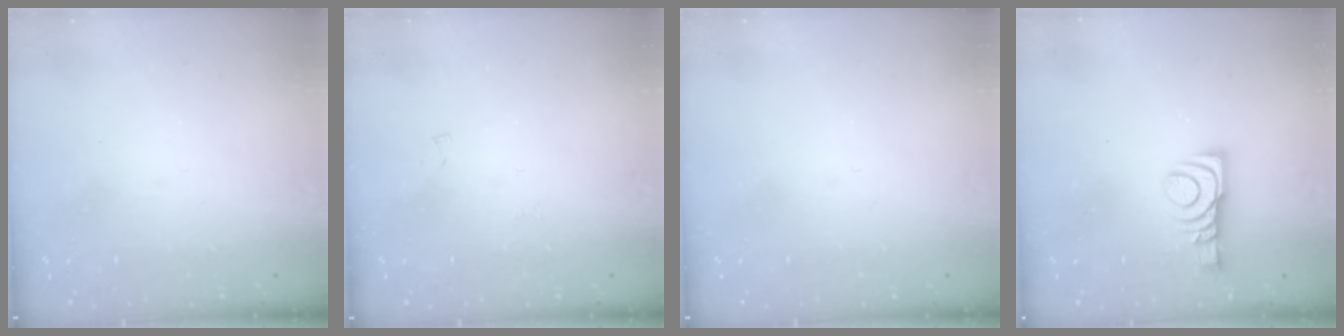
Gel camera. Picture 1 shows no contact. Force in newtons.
{"total": 4.1, "press": 4.1, "slide": 0.4}
{"total": 0.0}
{"total": 9.1, "press": 9.1, "slide": 0.4}